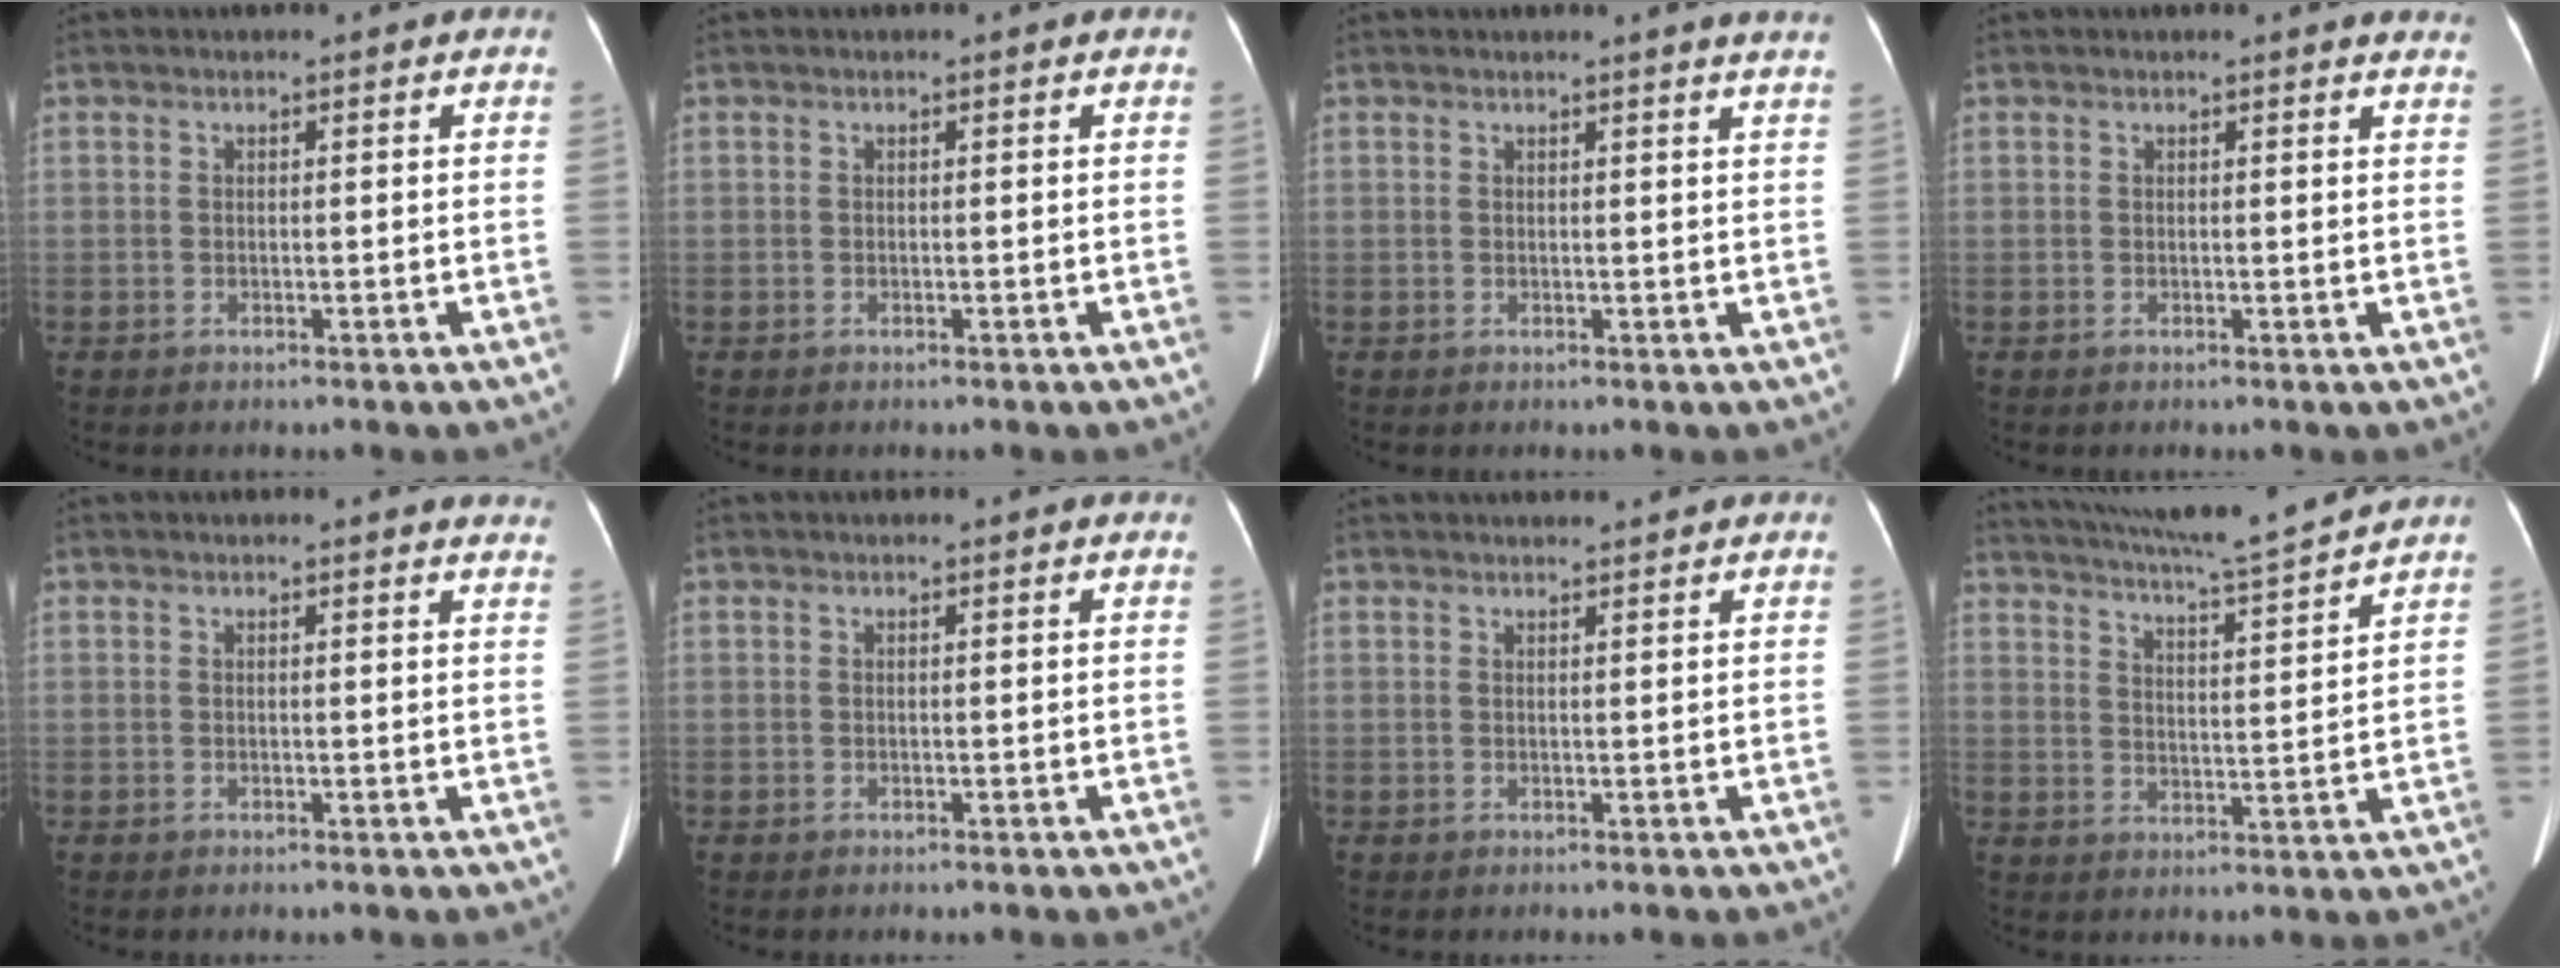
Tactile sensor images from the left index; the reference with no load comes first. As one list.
[{"total": 0.0}, {"total": 4.1, "force": [3.8, -0.3, 1.4], "torque": [-0.019, -0.005, 0.023]}, {"total": 5.0, "force": [4.9, 0.7, 0.8], "torque": [0.004, -0.017, 0.023]}, {"total": 5.4, "force": [5.3, 0.7, 0.8], "torque": [0.006, -0.019, 0.026]}, {"total": 0.9, "force": [0.9, 0.1, 0.2], "torque": [-0.010, 0.006, 0.008]}, {"total": 2.6, "force": [2.5, 0.1, 0.5], "torque": [-0.008, 0.014, 0.036]}, {"total": 14.5, "force": [13.4, -1.0, 5.3], "torque": [-0.099, -0.011, 0.197]}]